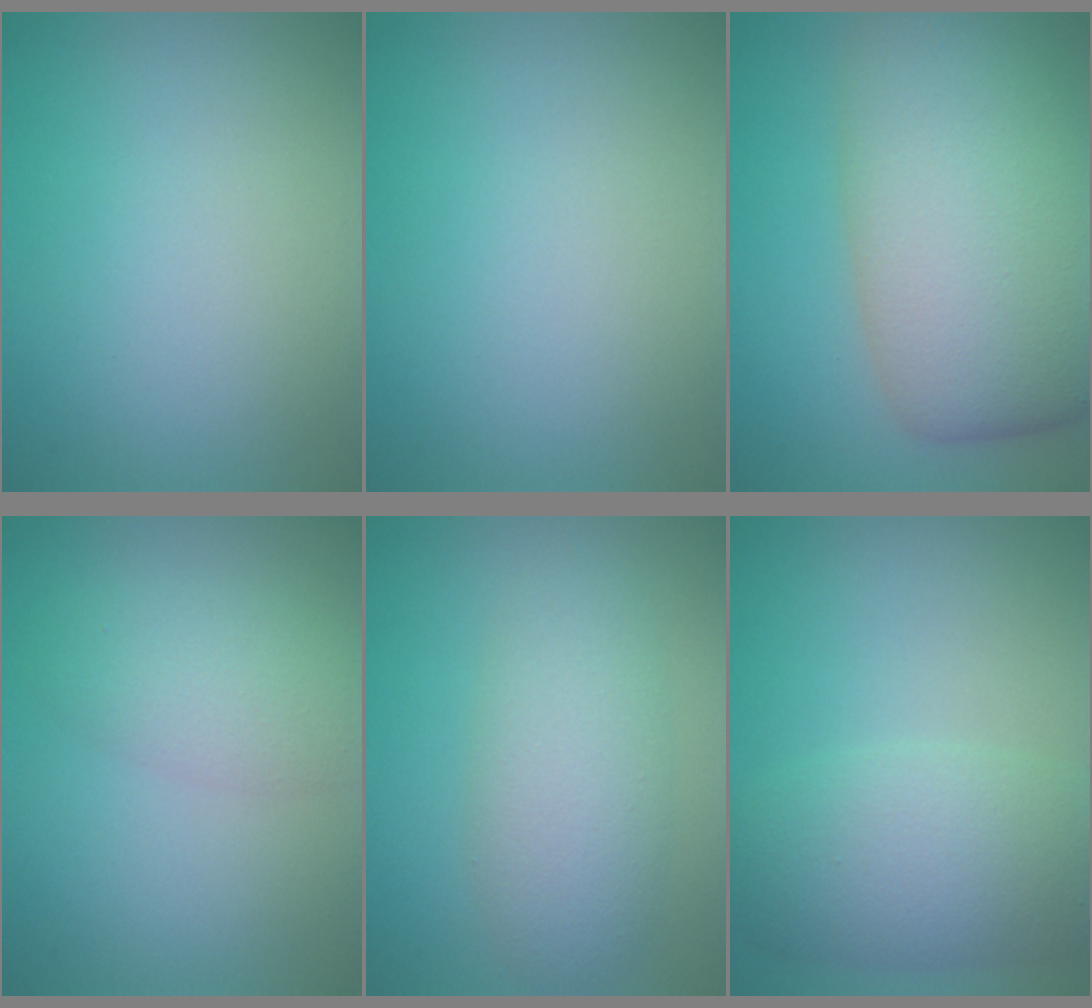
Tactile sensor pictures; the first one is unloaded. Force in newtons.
{"total": 0.0}
{"total": 12.0, "press": 12.0, "slide": 0.5}
{"total": 3.4, "press": 3.4, "slide": 0.1}
{"total": 4.5, "press": 4.5, "slide": 0.4}
{"total": 5.6, "press": 5.6, "slide": 0.4}